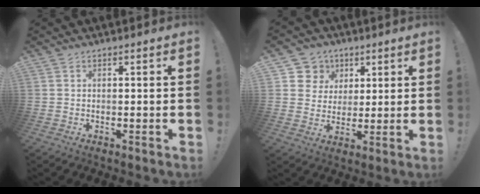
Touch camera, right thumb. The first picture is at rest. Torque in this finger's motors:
{"motor_torque": [-0.03, 0.03, 0.02, 0.02, 0.00]}